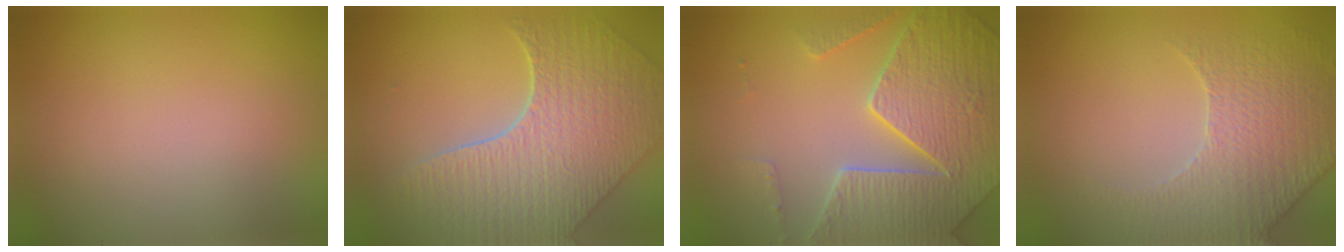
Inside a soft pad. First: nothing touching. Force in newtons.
{"total": 8.6, "press": 6.2, "slide": 5.9}
{"total": 7.5, "press": 7.2, "slide": 2.1}
{"total": 3.5, "press": 3.3, "slide": 0.9}